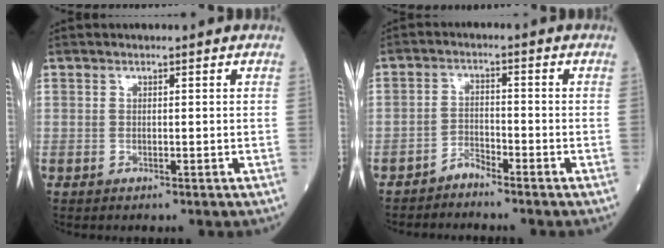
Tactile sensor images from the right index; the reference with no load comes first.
{"total": 2.3, "force": [-2.3, 0.3, 0.2], "torque": [0.002, -0.004, -0.045]}